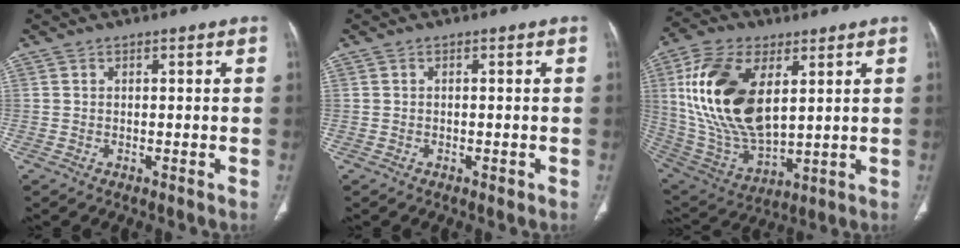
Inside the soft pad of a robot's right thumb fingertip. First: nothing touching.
{"total": 0.9, "force": [-0.4, 0.5, 0.6], "torque": [-0.009, -0.001, -0.005]}
{"total": 21.9, "force": [5.6, 11.6, 17.8], "torque": [-0.347, -0.024, 0.112]}